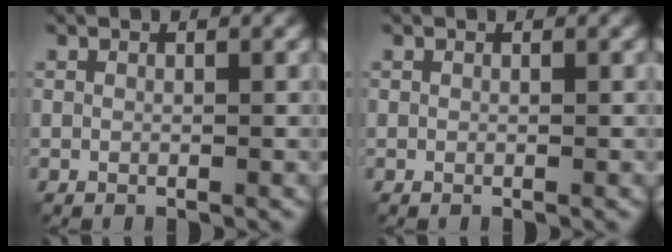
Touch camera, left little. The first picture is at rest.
{"total": 0.0}